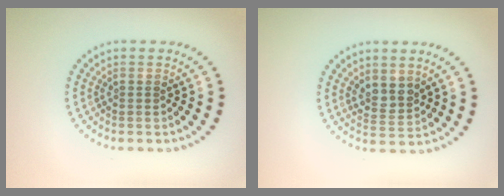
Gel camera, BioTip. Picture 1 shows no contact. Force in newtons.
{"total": 2.3, "press": 1.9, "slide": 1.3}